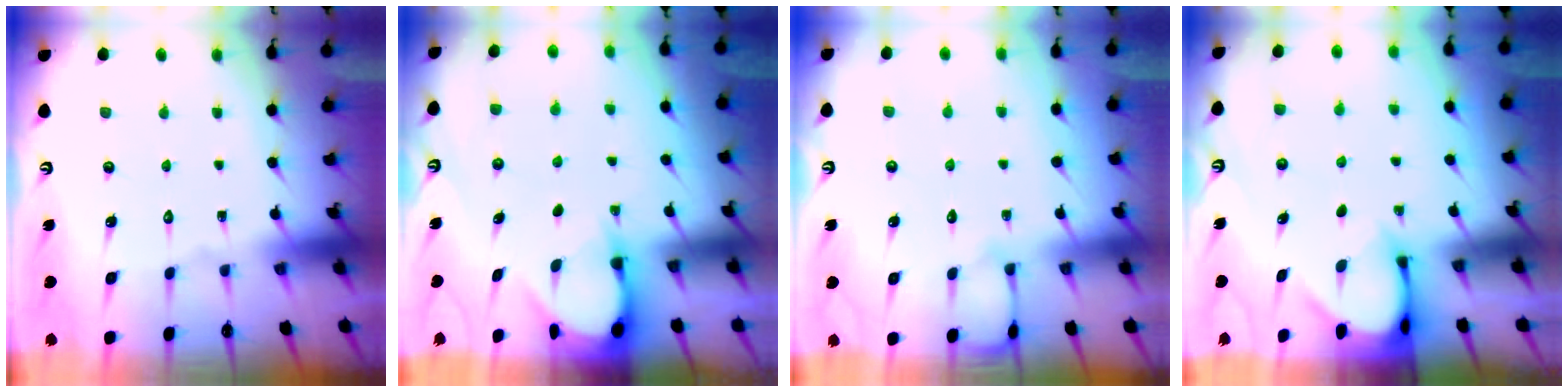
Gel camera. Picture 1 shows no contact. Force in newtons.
{"total": 3.3, "press": 3.3, "slide": 0.4}
{"total": 3.2, "press": 3.2, "slide": 0.4}
{"total": 3.4, "press": 3.4, "slide": 0.3}